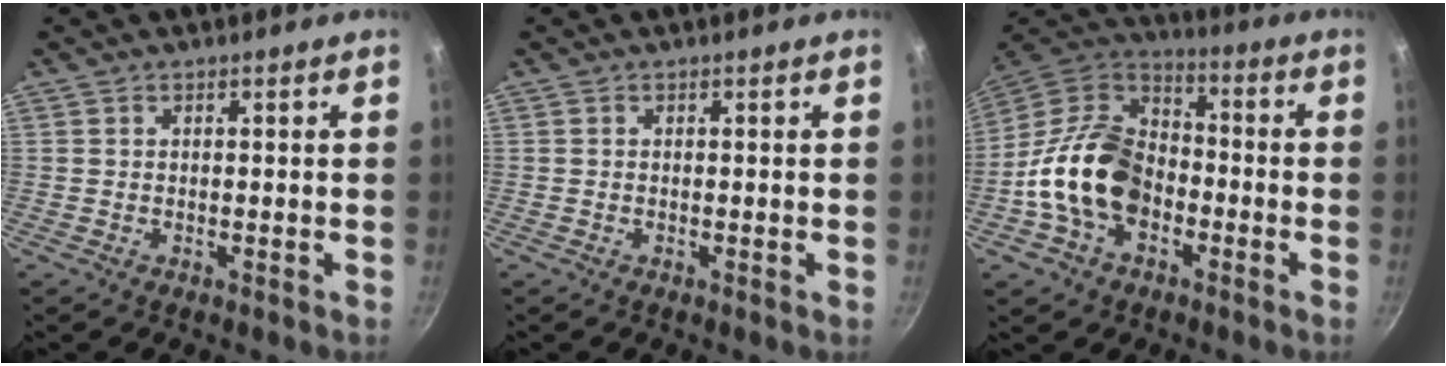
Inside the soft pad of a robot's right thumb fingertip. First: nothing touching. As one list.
[{"total": 0.0}, {"total": 17.6, "force": [-4.7, 12.2, 11.8], "torque": [-0.177, 0.044, -0.106]}]